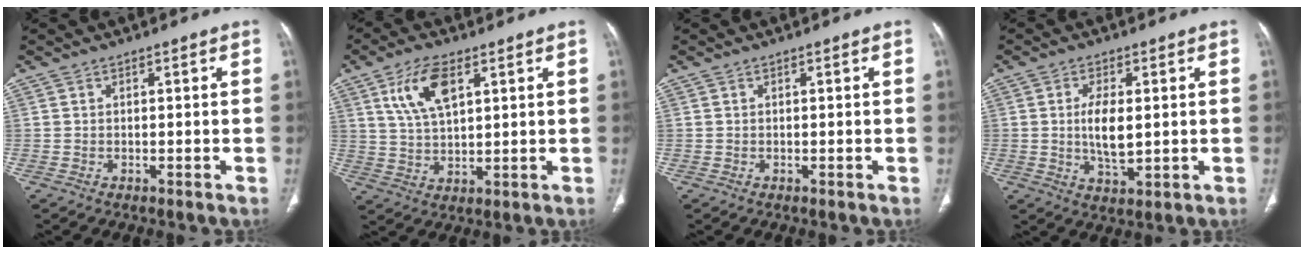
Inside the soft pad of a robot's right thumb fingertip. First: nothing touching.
{"total": 9.3, "force": [4.1, 4.2, 7.1], "torque": [-0.134, -0.011, 0.082]}
{"total": 0.0}
{"total": 7.0, "force": [0.4, 3.1, 6.3], "torque": [-0.115, -0.014, 0.010]}